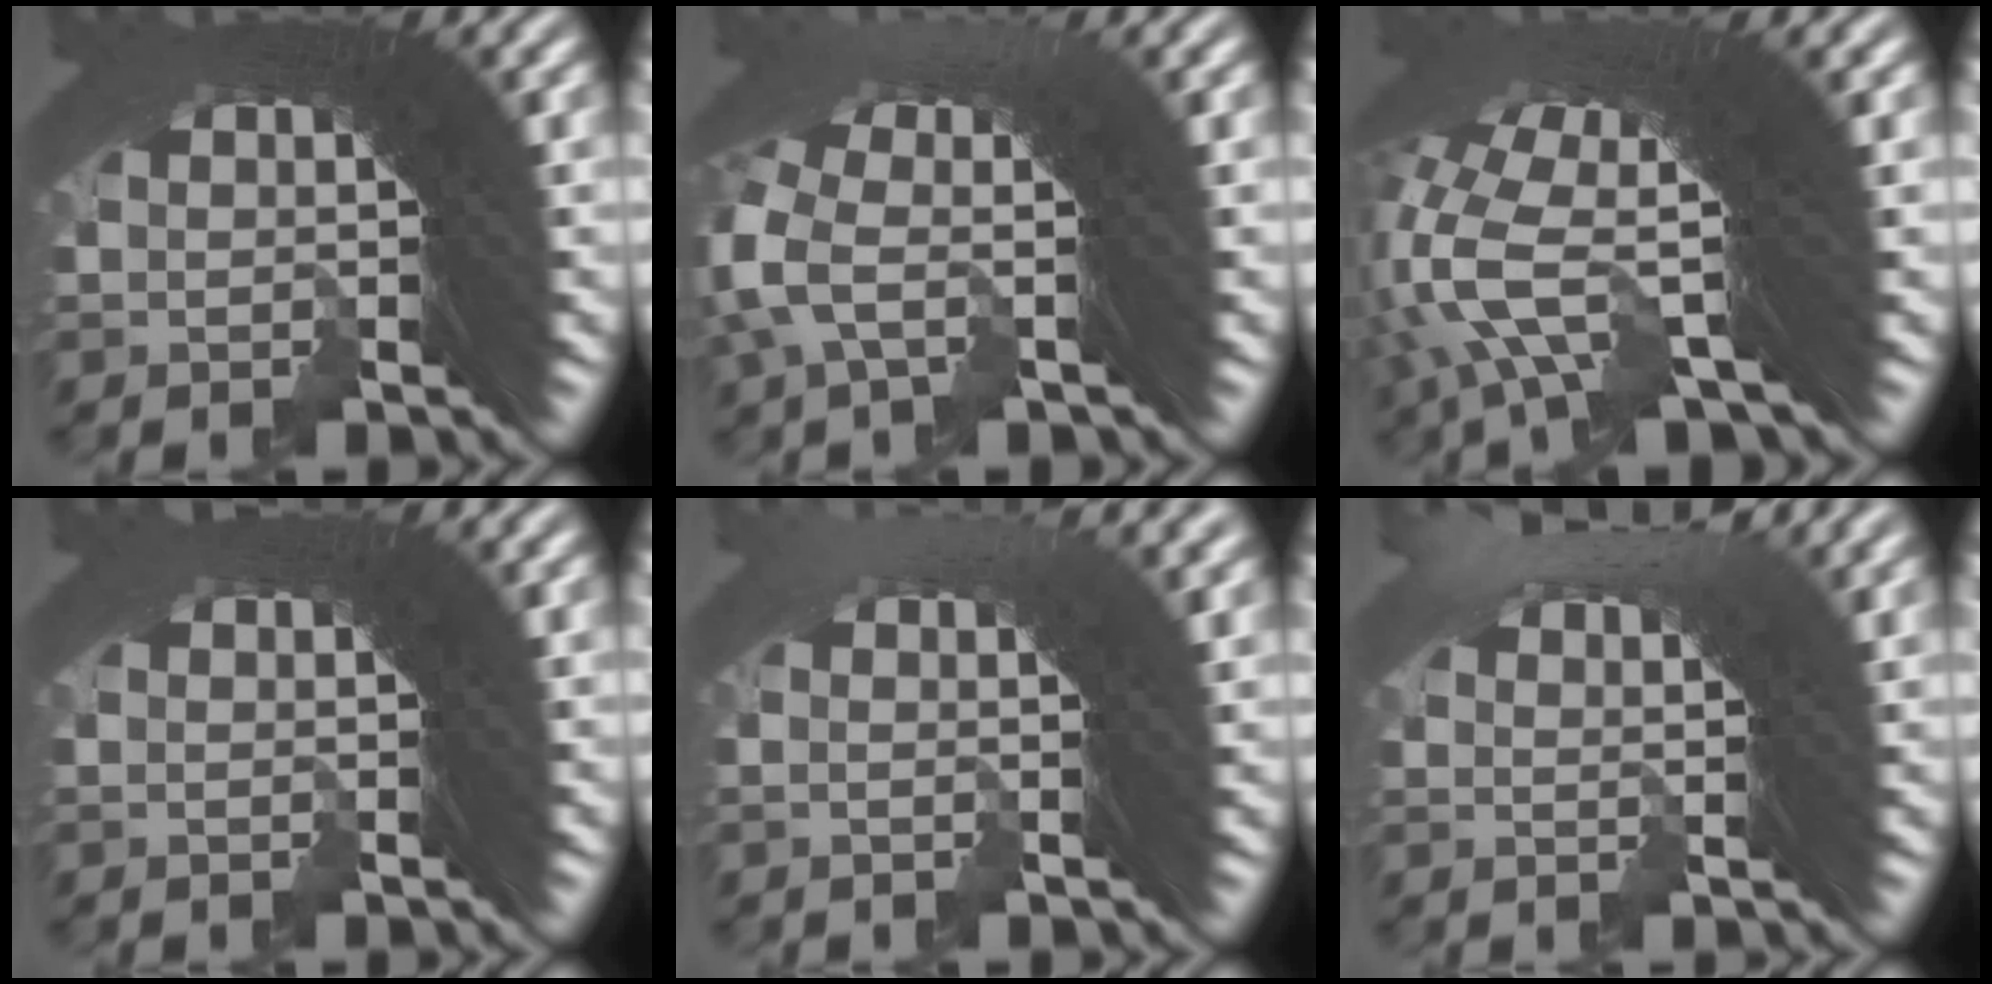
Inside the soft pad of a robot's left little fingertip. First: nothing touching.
{"total": 3.5, "force": [0.0, 1.7, 3.1], "torque": [-0.069, 0.006, -0.009]}
{"total": 9.0, "force": [0.5, 3.9, 8.1], "torque": [-0.153, -0.006, 0.007]}
{"total": 1.0, "force": [0.8, -0.4, 0.5], "torque": [-0.006, 0.005, 0.012]}
{"total": 3.6, "force": [1.6, 0.5, 3.2], "torque": [-0.015, 0.032, 0.006]}
{"total": 4.1, "force": [3.5, -0.9, 1.9], "torque": [-0.016, 0.019, 0.052]}